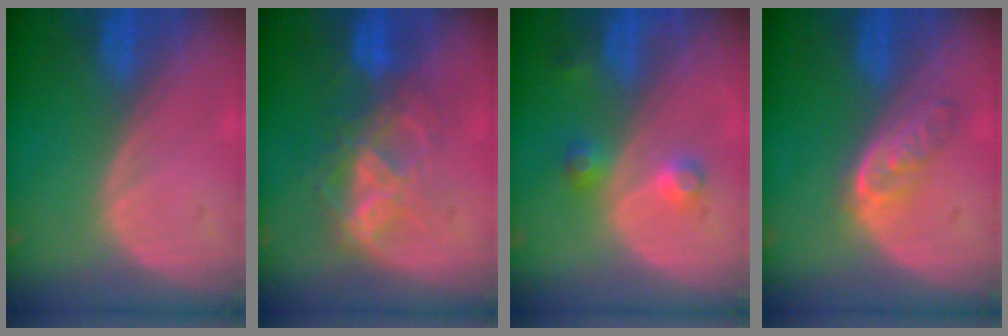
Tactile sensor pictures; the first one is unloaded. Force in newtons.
{"total": 6.8, "press": 6.7, "slide": 1.5}
{"total": 3.6, "press": 3.5, "slide": 1.0}
{"total": 4.9, "press": 4.3, "slide": 2.2}